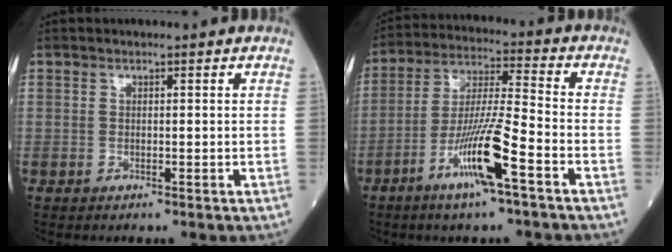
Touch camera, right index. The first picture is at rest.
{"total": 11.6, "force": [-5.8, -0.1, 10.1], "torque": [-0.196, -0.008, -0.111]}